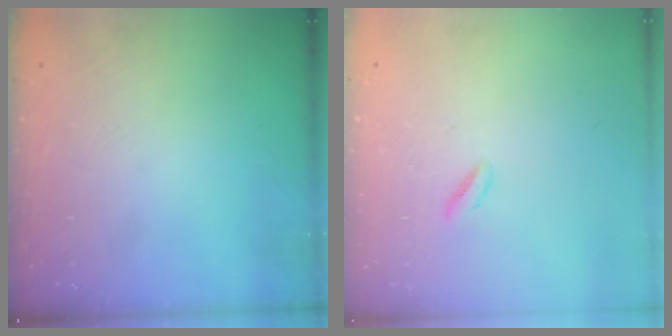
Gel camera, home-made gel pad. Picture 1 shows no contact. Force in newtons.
{"total": 1.1, "press": 0.9, "slide": 0.5}